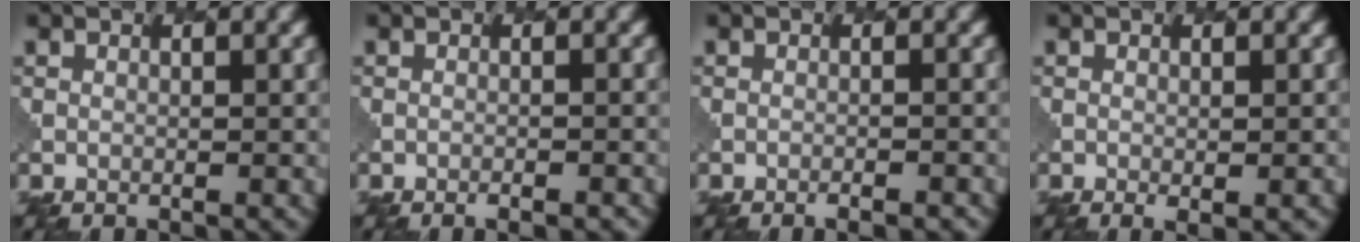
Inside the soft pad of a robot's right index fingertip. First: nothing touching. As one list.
[{"total": 1.7, "force": [-1.2, 0.7, 1.1], "torque": [-0.004, 0.009, -0.014]}, {"total": 2.0, "force": [-1.5, 0.7, 1.1], "torque": [-0.001, 0.013, -0.024]}, {"total": 1.8, "force": [-0.5, 0.4, 1.7], "torque": [-0.024, -0.007, -0.003]}]